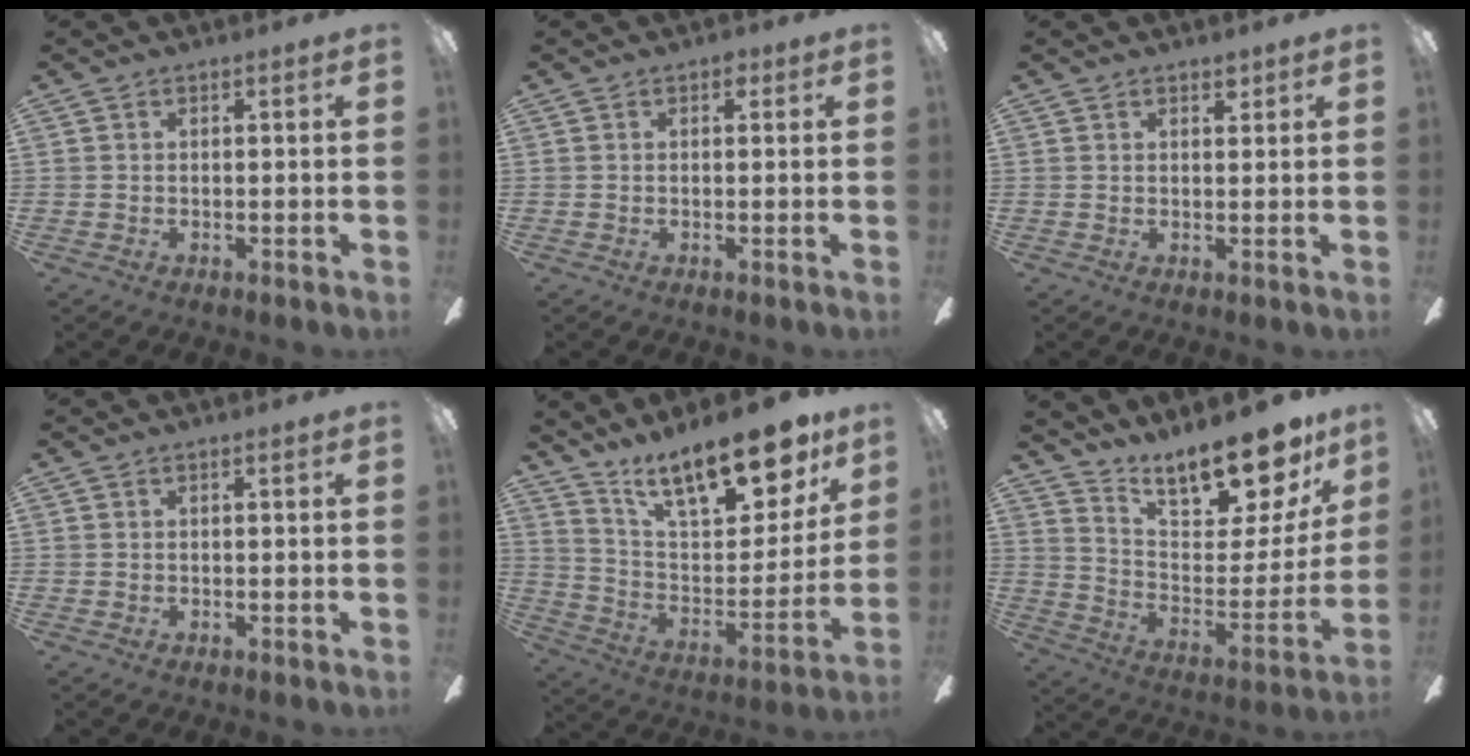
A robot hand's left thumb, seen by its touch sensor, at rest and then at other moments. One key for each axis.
{"total": 1.3, "fx": 0.6, "fy": 0.9, "fz": 0.7, "tx": -0.007, "ty": 0.002, "tz": 0.008}
{"total": 2.0, "fx": 1.6, "fy": 0.9, "fz": 0.7, "tx": 0.000, "ty": -0.007, "tz": 0.026}
{"total": 0.0}
{"total": 20.8, "fx": 15.1, "fy": 7.9, "fz": 11.9, "tx": -0.180, "ty": -0.099, "tz": 0.259}
{"total": 20.1, "fx": 16.5, "fy": 6.8, "fz": 9.3, "tx": -0.139, "ty": -0.122, "tz": 0.283}